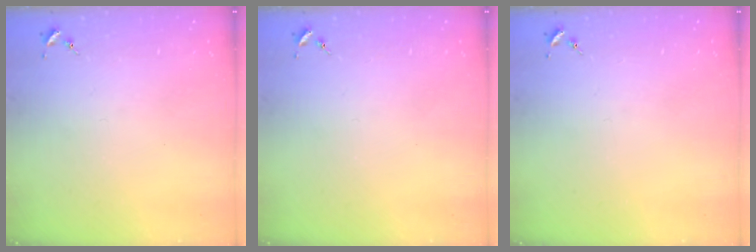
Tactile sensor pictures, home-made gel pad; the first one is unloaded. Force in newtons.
{"total": 0.0}
{"total": 0.0}